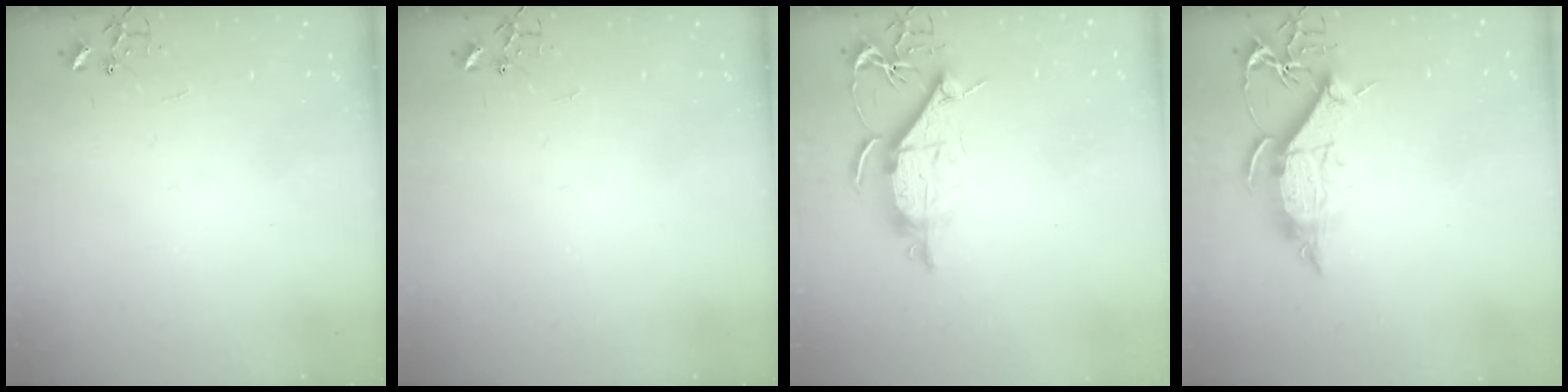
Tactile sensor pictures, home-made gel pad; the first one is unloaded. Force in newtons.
{"total": 0.0}
{"total": 11.1, "press": 11.1, "slide": 0.9}
{"total": 12.0, "press": 12.0, "slide": 1.3}